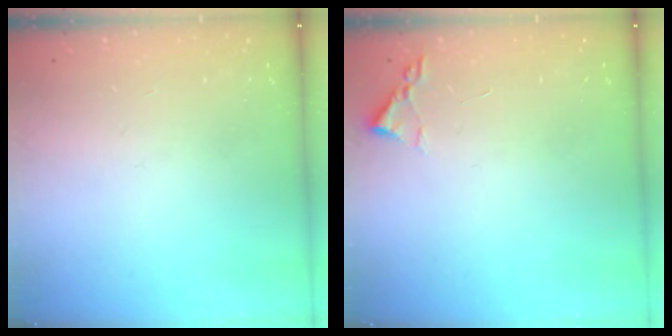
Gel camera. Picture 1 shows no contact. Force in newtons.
{"total": 1.8, "press": 1.8, "slide": 0.3}